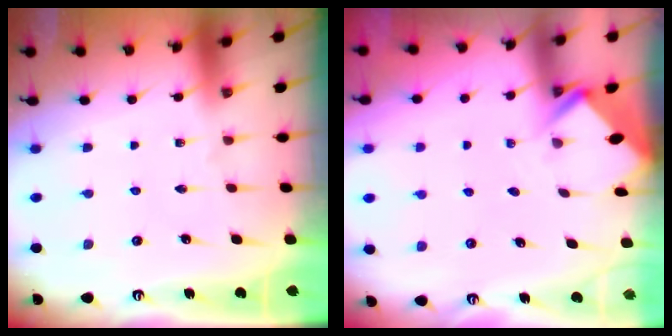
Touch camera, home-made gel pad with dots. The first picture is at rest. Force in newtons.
{"total": 2.9, "press": 2.9, "slide": 0.2}